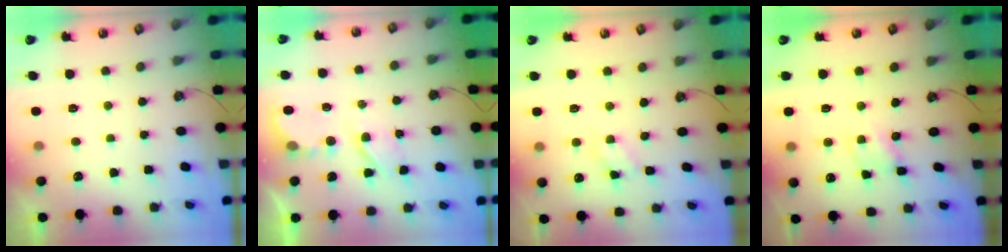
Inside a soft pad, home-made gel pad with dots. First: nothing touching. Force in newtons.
{"total": 5.7, "press": 5.7, "slide": 0.5}
{"total": 4.4, "press": 4.3, "slide": 0.5}
{"total": 1.1, "press": 1.1, "slide": 0.2}